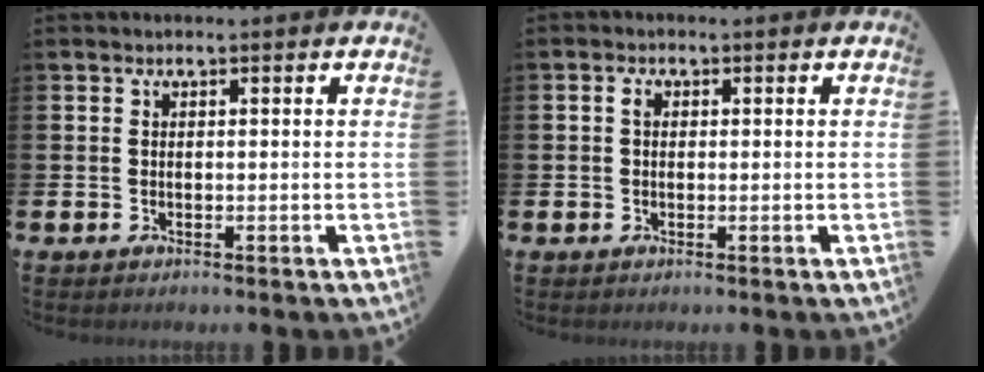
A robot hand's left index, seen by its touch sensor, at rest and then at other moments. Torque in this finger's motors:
{"motor_torque": [0.05, 0.06, 0.04, 0.01]}